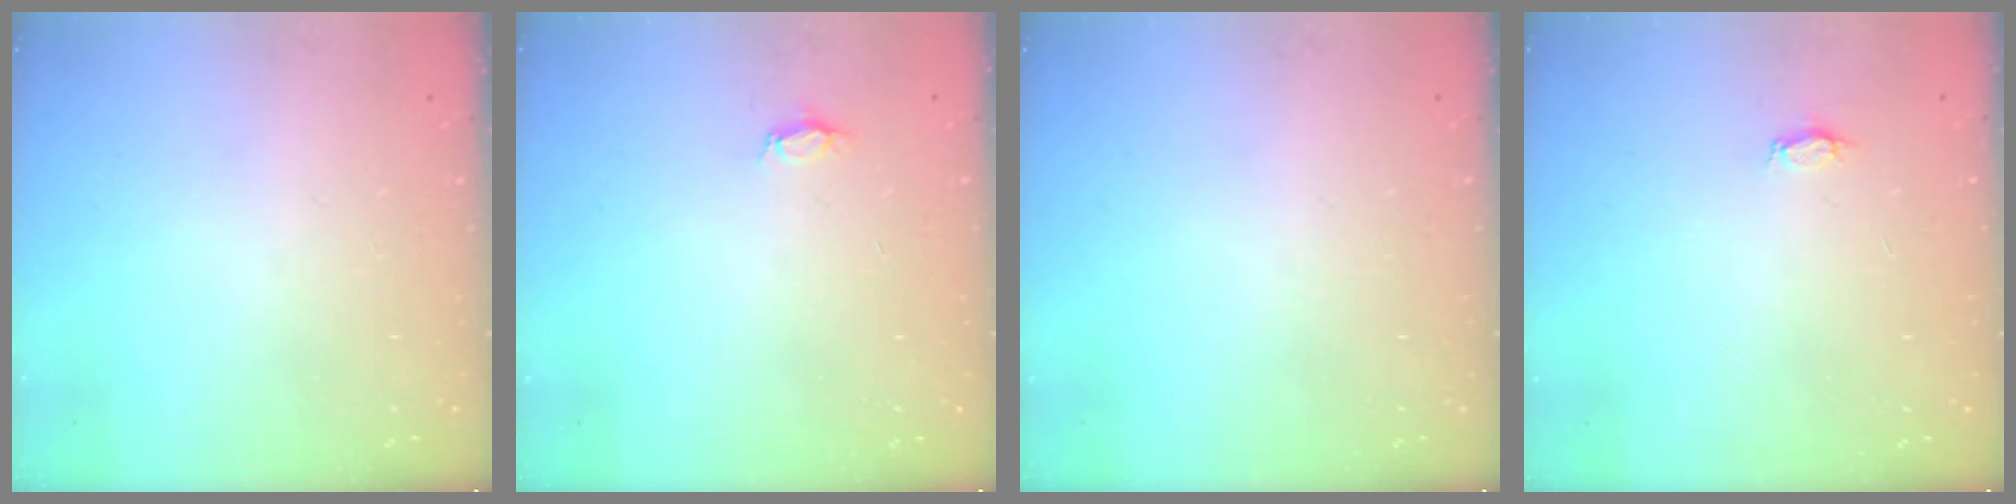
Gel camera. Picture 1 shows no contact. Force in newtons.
{"total": 2.8, "press": 2.8, "slide": 0.4}
{"total": 0.0}
{"total": 2.8, "press": 2.8, "slide": 0.3}